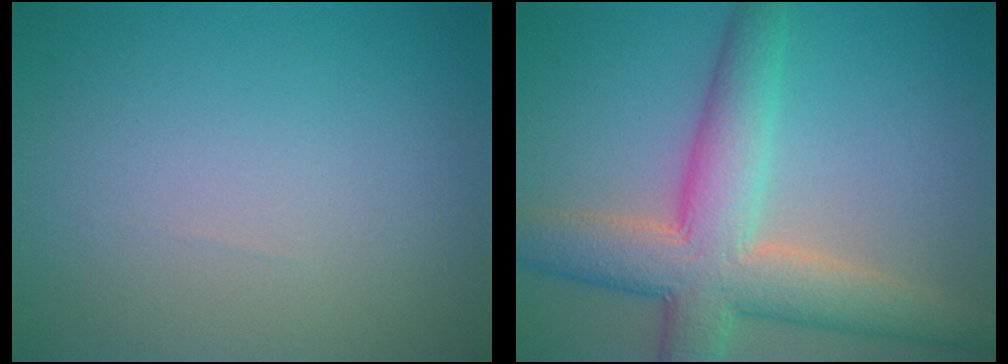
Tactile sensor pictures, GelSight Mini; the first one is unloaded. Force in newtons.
{"total": 8.2, "press": 8.2, "slide": 0.5}